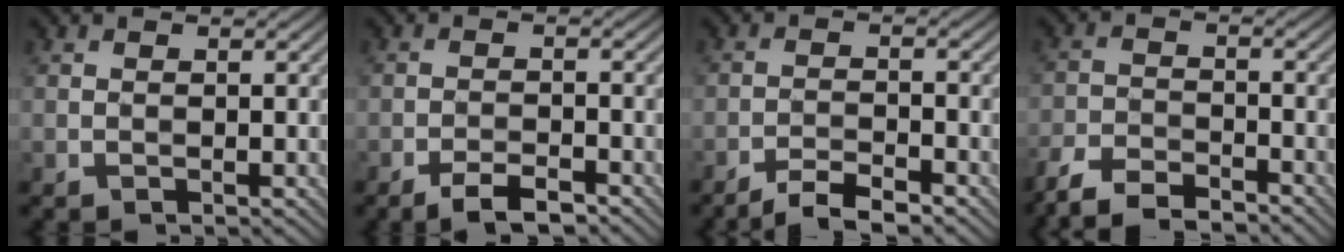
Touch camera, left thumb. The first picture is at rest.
{"total": 3.6, "force": [-2.8, 0.8, 2.1], "torque": [-0.039, 0.006, -0.049]}
{"total": 4.0, "force": [-3.4, 0.5, 2.0], "torque": [-0.043, 0.005, -0.064]}
{"total": 6.3, "force": [-5.5, 1.5, 2.7], "torque": [-0.056, -0.004, -0.112]}